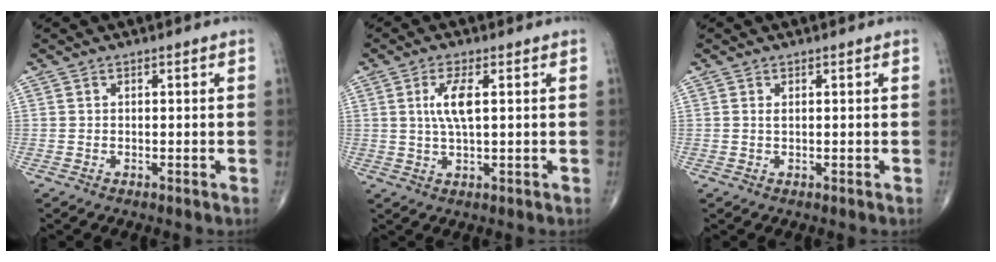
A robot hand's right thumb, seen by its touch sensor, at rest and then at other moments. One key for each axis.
{"total": 5.4, "fx": 1.2, "fy": 1.4, "fz": 5.0, "tx": -0.110, "ty": -0.003, "tz": 0.024}
{"total": 0.5, "fx": 0.3, "fy": 0.1, "fz": 0.4, "tx": -0.010, "ty": -0.001, "tz": 0.006}